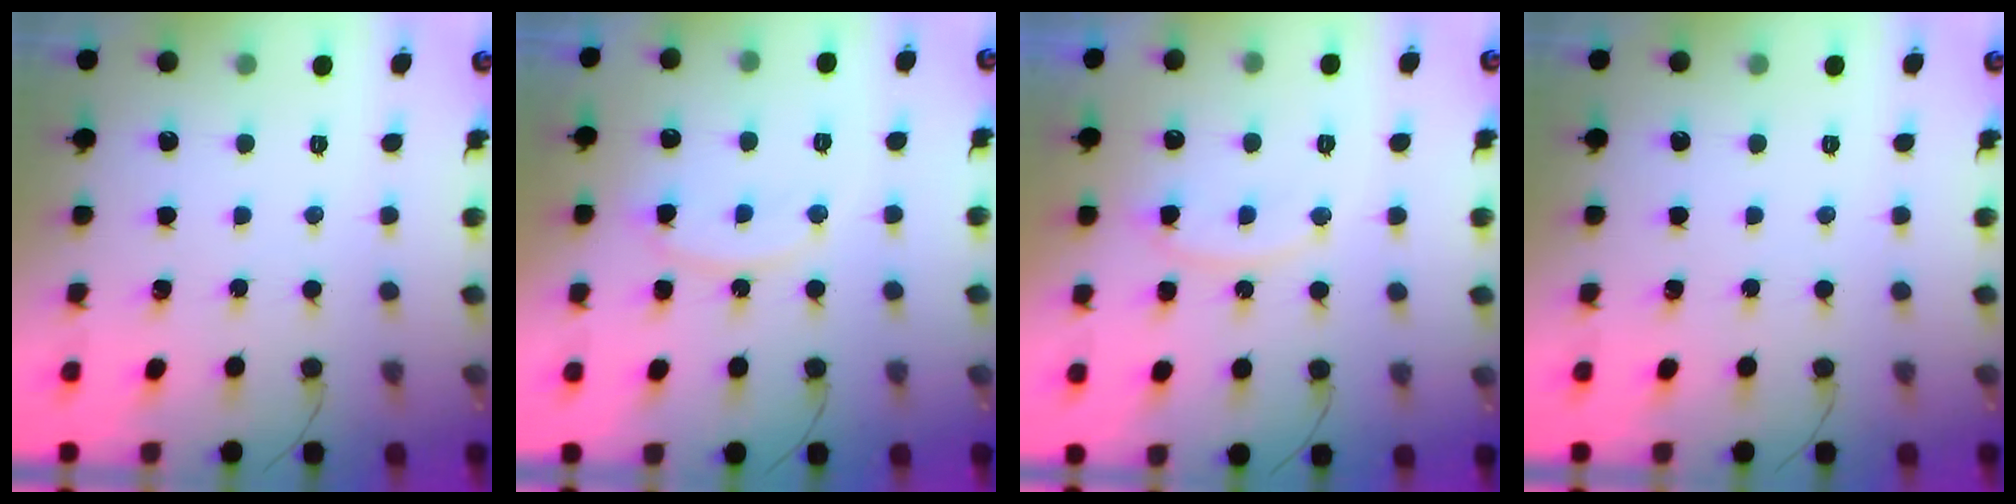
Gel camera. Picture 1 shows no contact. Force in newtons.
{"total": 11.0, "press": 11.0, "slide": 0.8}
{"total": 11.3, "press": 11.3, "slide": 0.9}
{"total": 0.0}